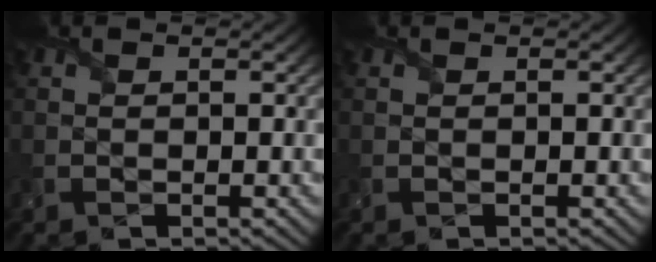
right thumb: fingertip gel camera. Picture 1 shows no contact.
{"total": 0.0}